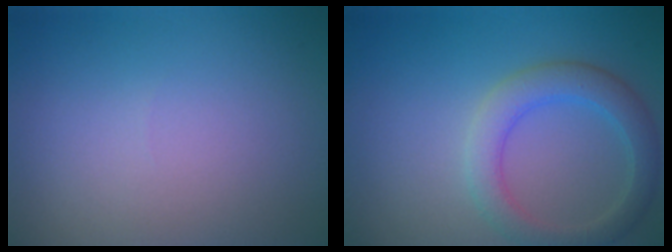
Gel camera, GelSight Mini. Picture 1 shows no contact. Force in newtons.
{"total": 3.9, "press": 3.8, "slide": 0.2}